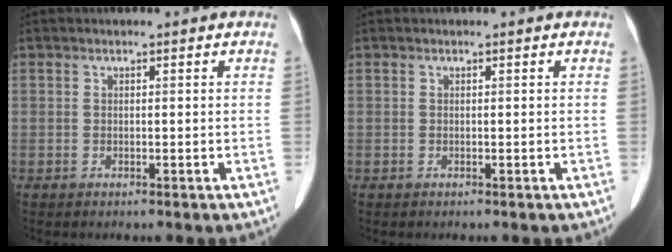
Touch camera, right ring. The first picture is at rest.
{"total": 0.0}